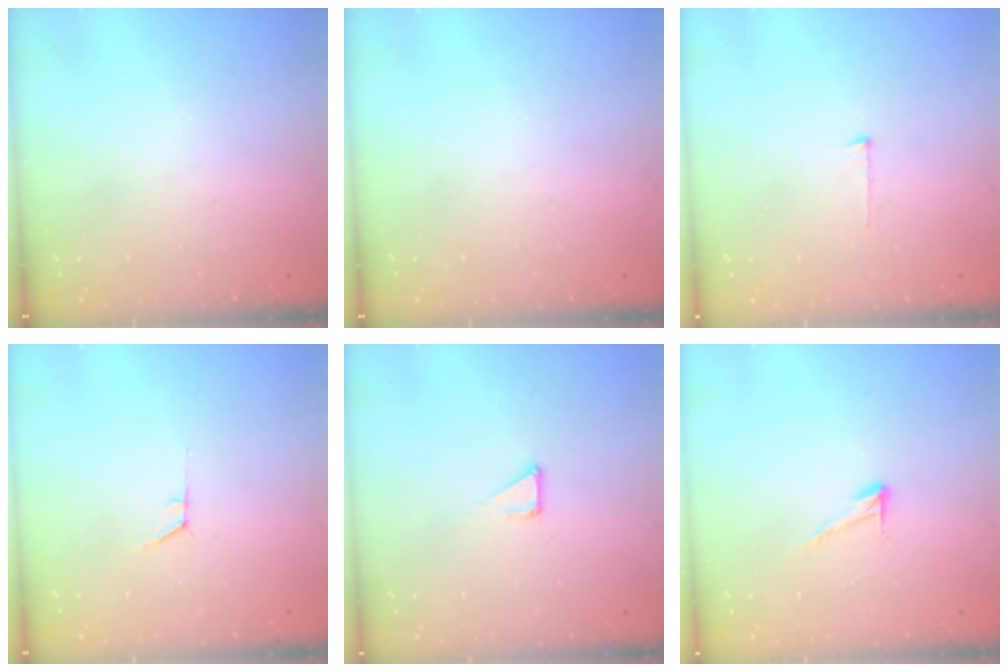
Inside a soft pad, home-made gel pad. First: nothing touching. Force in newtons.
{"total": 0.0}
{"total": 4.0, "press": 4.0, "slide": 0.2}
{"total": 5.2, "press": 4.5, "slide": 2.5}
{"total": 3.1, "press": 3.1, "slide": 0.2}
{"total": 7.1, "press": 7.0, "slide": 0.4}